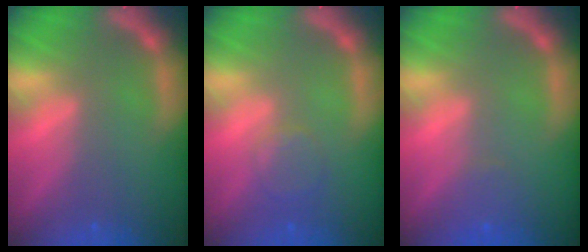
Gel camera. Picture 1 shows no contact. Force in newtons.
{"total": 2.4}
{"total": 1.4}